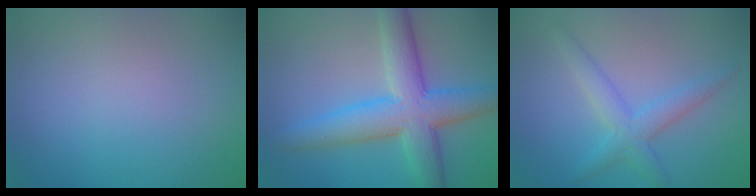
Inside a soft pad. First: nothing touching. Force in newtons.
{"total": 7.6, "press": 7.6, "slide": 0.1}
{"total": 3.0, "press": 3.0, "slide": 0.1}